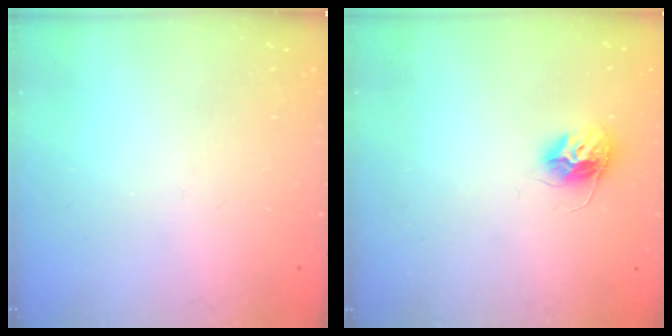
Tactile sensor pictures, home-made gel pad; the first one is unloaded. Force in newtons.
{"total": 10.1, "press": 10.1, "slide": 0.7}